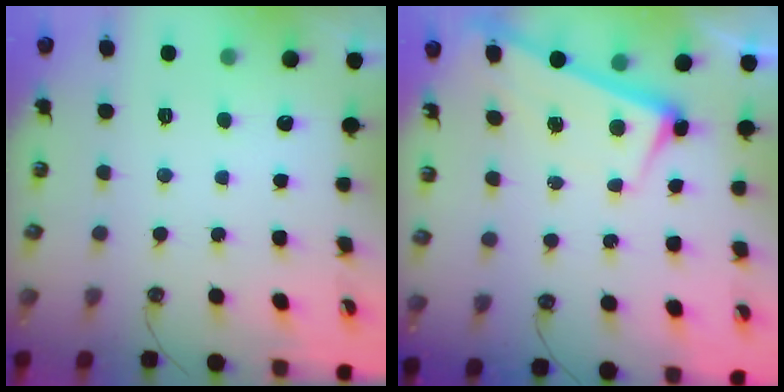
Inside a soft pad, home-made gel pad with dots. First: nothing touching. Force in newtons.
{"total": 2.9, "press": 2.8, "slide": 0.4}